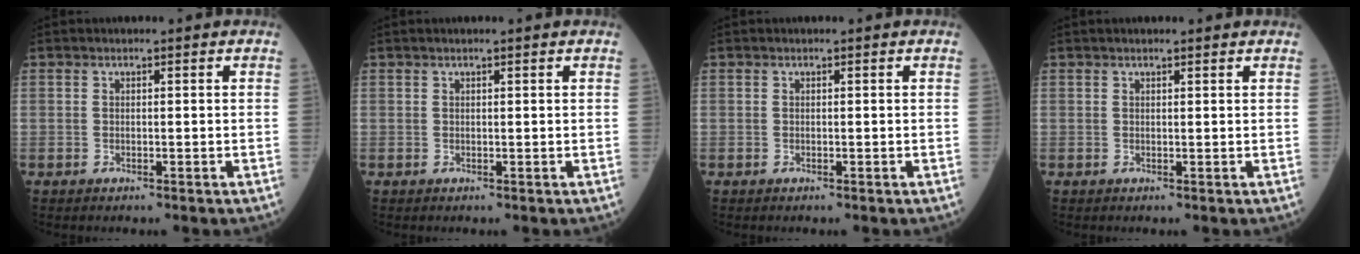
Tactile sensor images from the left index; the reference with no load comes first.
{"total": 1.7, "force": [1.4, -0.1, 1.0], "torque": [-0.013, 0.017, 0.023]}
{"total": 0.0}
{"total": 3.1, "force": [2.7, 0.4, 1.5], "torque": [-0.017, 0.024, 0.036]}